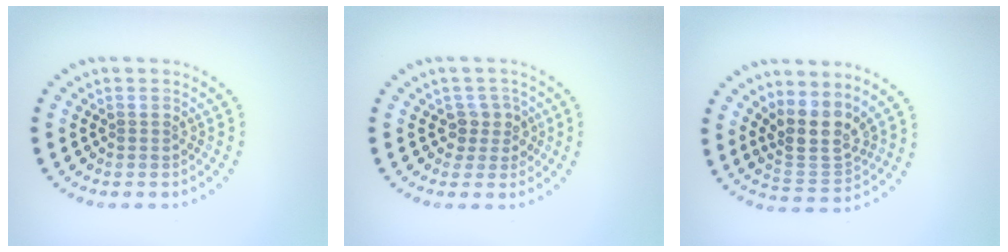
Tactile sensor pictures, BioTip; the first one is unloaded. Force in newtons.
{"total": 2.1, "press": 1.8, "slide": 1.2}
{"total": 3.7, "press": 3.1, "slide": 2.0}